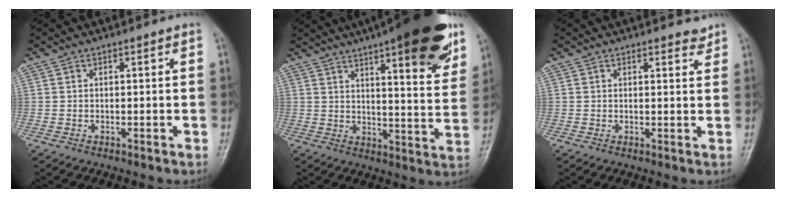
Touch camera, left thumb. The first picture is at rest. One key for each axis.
{"total": 22.9, "fx": 14.1, "fy": 5.4, "fz": 17.3, "tx": -0.218, "ty": -0.040, "tz": 0.188}
{"total": 1.9, "fx": 1.7, "fy": 0.6, "fz": 0.8, "tx": -0.001, "ty": -0.012, "tz": 0.019}